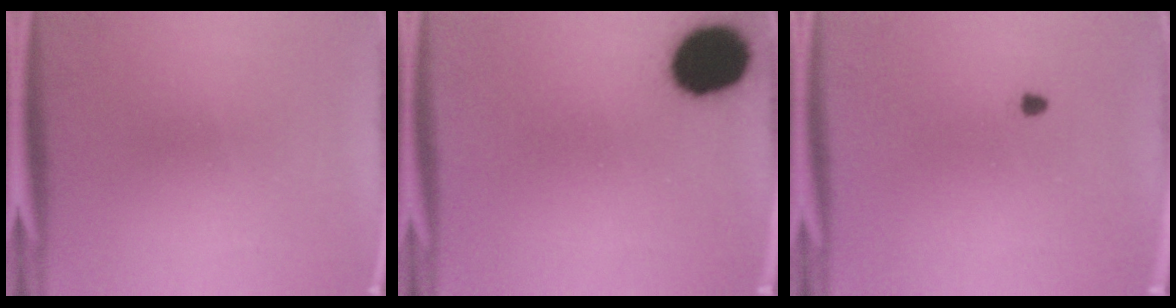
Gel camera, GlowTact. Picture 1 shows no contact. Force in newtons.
{"total": 15.6}
{"total": 0.8}